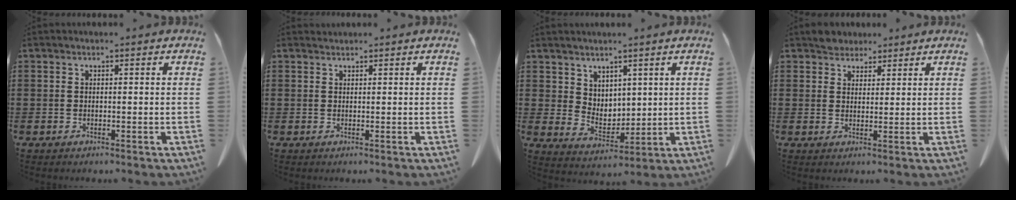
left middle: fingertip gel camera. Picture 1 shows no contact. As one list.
[{"total": 0.7, "force": [0.6, 0.1, -0.3], "torque": [0.005, 0.002, 0.012]}, {"total": 4.6, "force": [3.9, 2.4, 0.4], "torque": [-0.025, -0.011, 0.077]}, {"total": 3.3, "force": [3.0, 1.3, 0.2], "torque": [-0.006, 0.001, 0.056]}]